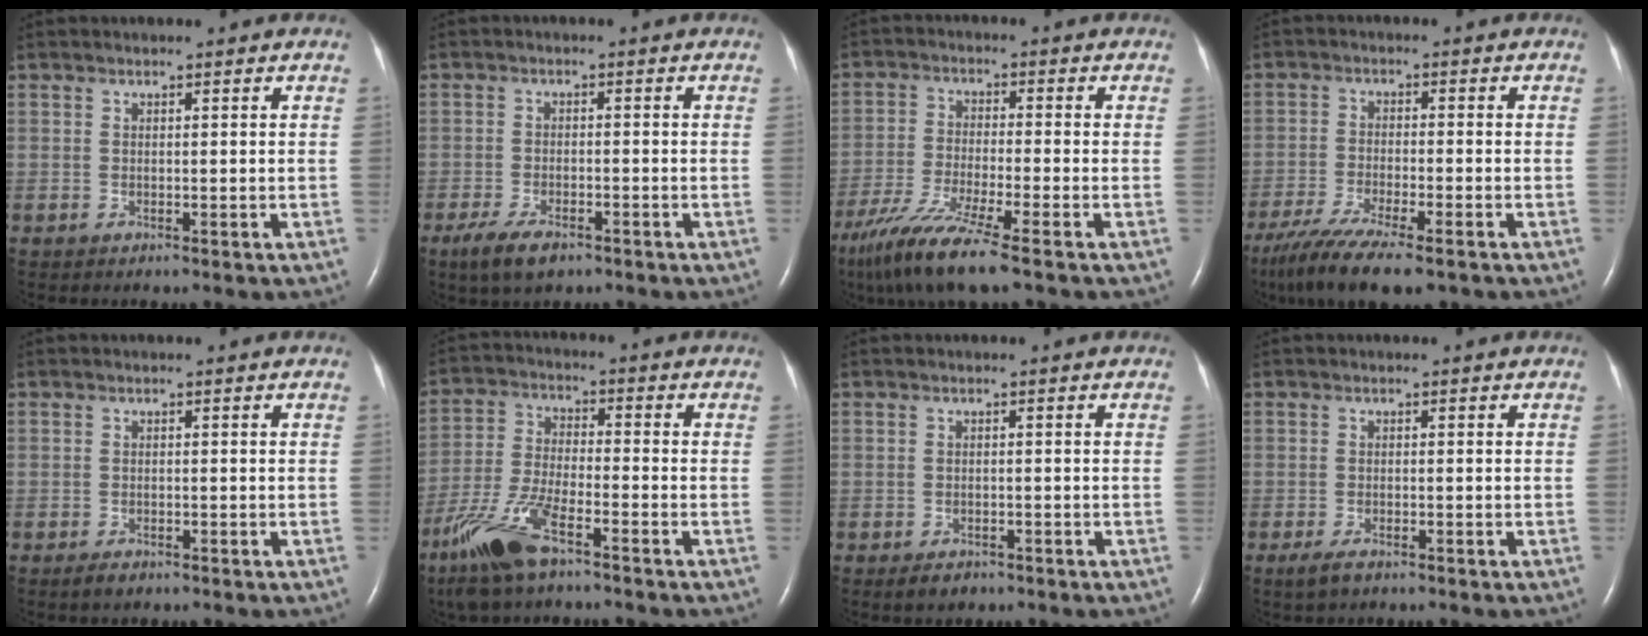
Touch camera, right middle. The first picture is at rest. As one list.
[{"total": 5.3, "force": [-3.5, 2.0, 3.4], "torque": [-0.074, -0.008, -0.060]}, {"total": 11.3, "force": [-8.1, -0.1, 7.8], "torque": [-0.154, -0.039, -0.146]}, {"total": 12.8, "force": [-9.7, 2.3, 8.1], "torque": [-0.154, -0.032, -0.161]}, {"total": 1.5, "force": [-1.2, 0.7, 0.7], "torque": [-0.019, -0.001, -0.015]}, {"total": 10.7, "force": [-7.1, 2.5, 7.7], "torque": [-0.176, -0.016, -0.137]}, {"total": 2.3, "force": [-1.6, 1.3, 0.9], "torque": [-0.020, 0.000, -0.016]}, {"total": 2.4, "force": [-1.7, 0.9, 1.5], "torque": [-0.041, -0.005, -0.028]}]